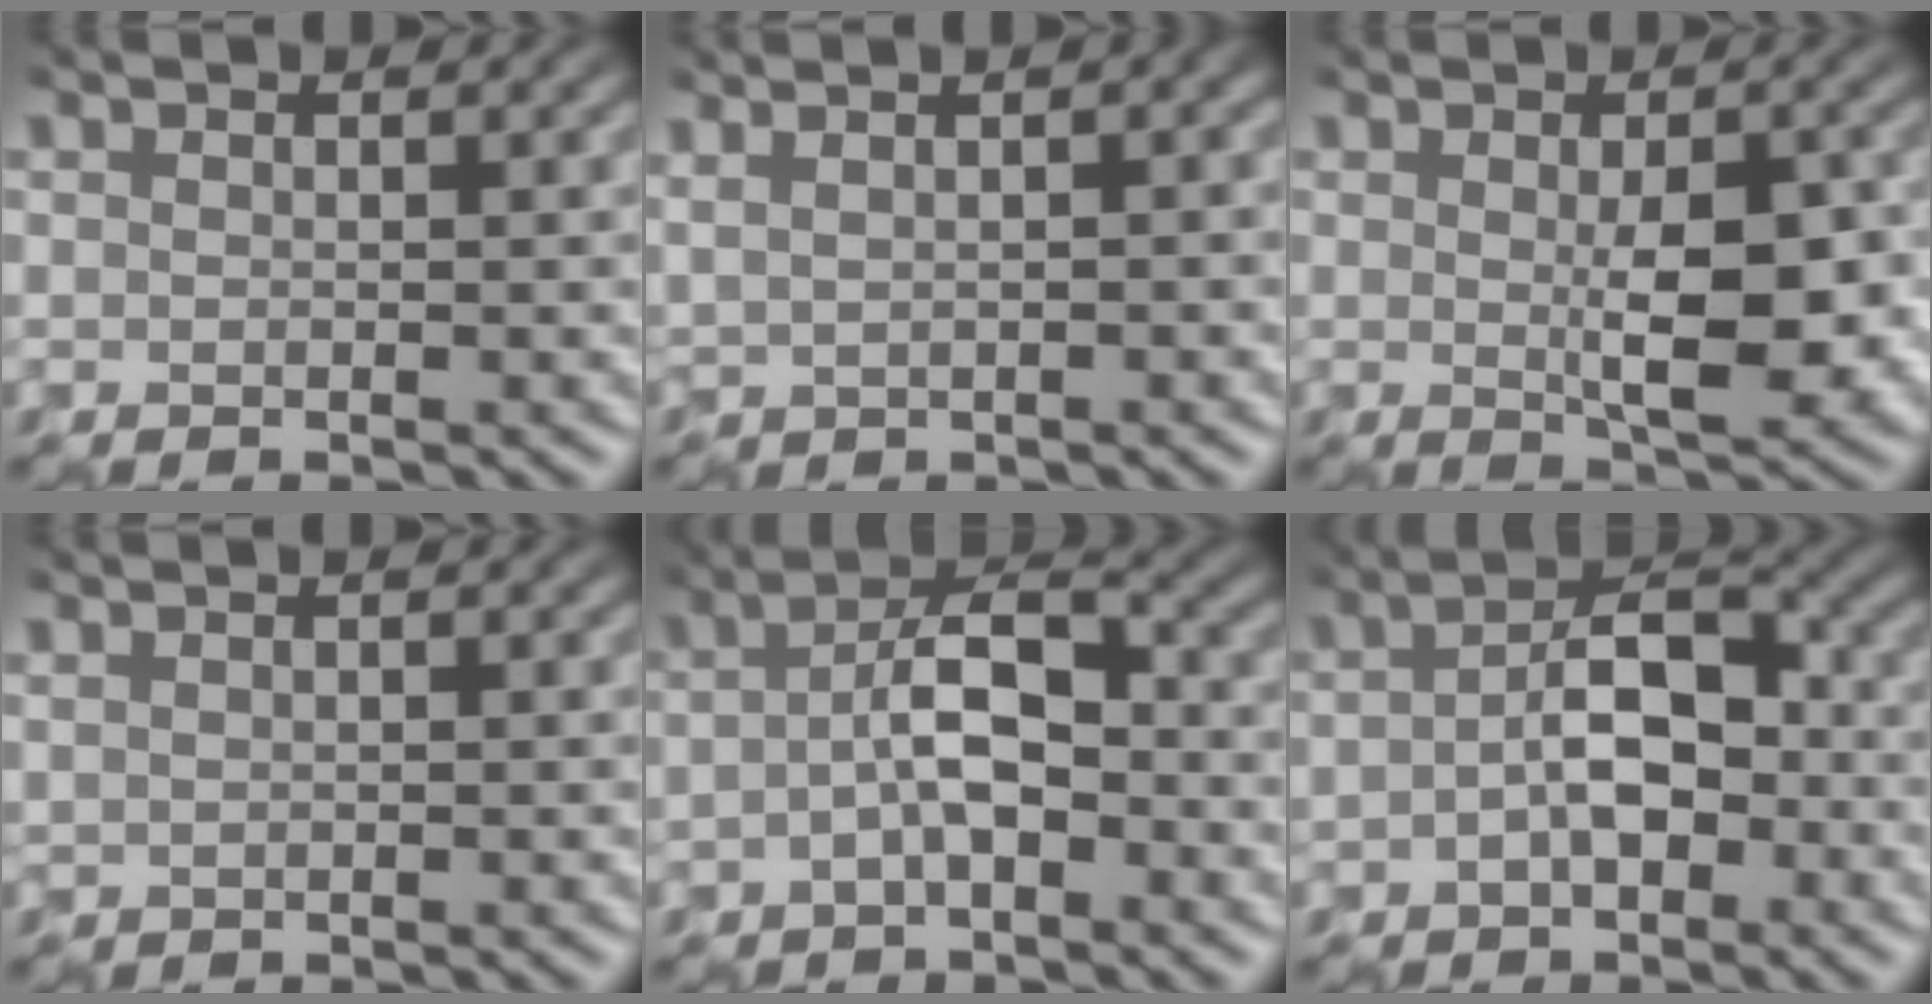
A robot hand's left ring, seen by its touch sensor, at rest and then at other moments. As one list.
[{"total": 4.8, "force": [2.7, 2.2, 3.3], "torque": [-0.042, 0.042, 0.026]}, {"total": 5.0, "force": [-0.2, 1.9, 4.6], "torque": [-0.073, -0.003, 0.001]}, {"total": 0.6, "force": [0.5, 0.3, 0.2], "torque": [-0.002, 0.001, 0.005]}, {"total": 4.2, "force": [-0.8, 1.9, 3.7], "torque": [-0.068, 0.015, -0.023]}, {"total": 5.0, "force": [-0.6, 2.8, 4.0], "torque": [-0.067, 0.010, -0.019]}]